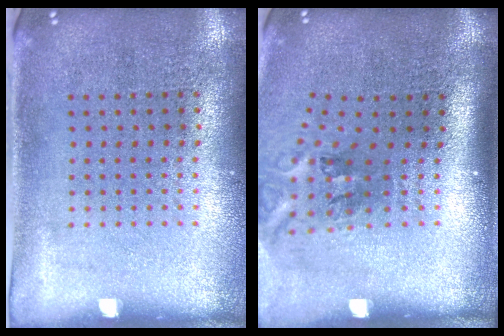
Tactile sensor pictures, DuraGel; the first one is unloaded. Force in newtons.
{"total": 2.1, "press": 1.3, "slide": 1.6}